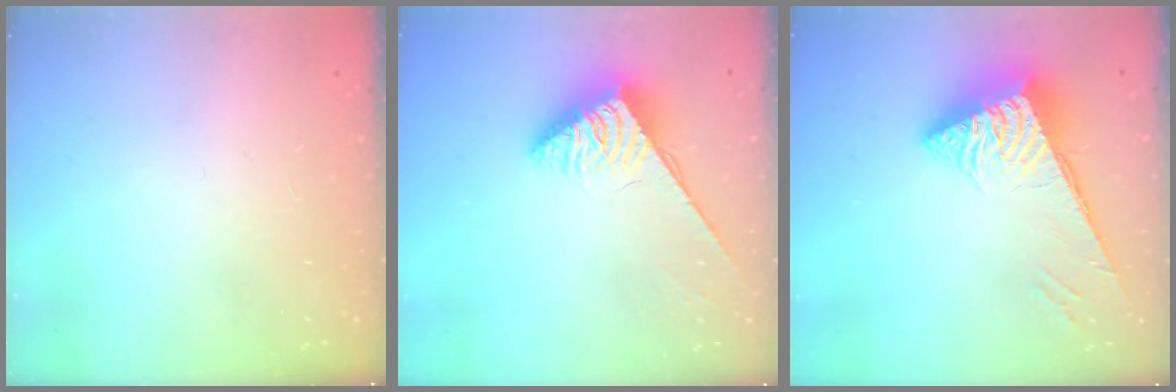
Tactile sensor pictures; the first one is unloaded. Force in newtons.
{"total": 3.9, "press": 3.9, "slide": 0.5}
{"total": 8.2, "press": 8.1, "slide": 1.1}